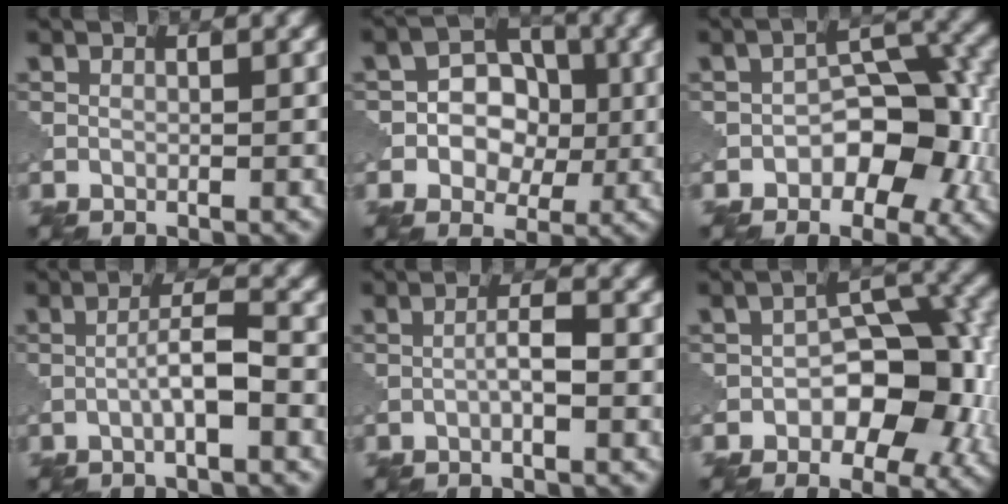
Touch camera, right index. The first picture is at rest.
{"total": 5.8, "force": [-0.4, 4.4, 3.6], "torque": [-0.030, 0.003, -0.024]}
{"total": 6.4, "force": [-1.9, 3.9, 4.6], "torque": [-0.044, 0.007, -0.034]}
{"total": 3.1, "force": [-0.9, 0.4, 3.0], "torque": [-0.052, 0.011, -0.020]}
{"total": 1.9, "force": [-0.5, 0.3, 1.9], "torque": [-0.035, 0.005, -0.012]}
{"total": 7.8, "force": [-1.8, 4.7, 5.9], "torque": [-0.057, 0.009, -0.034]}